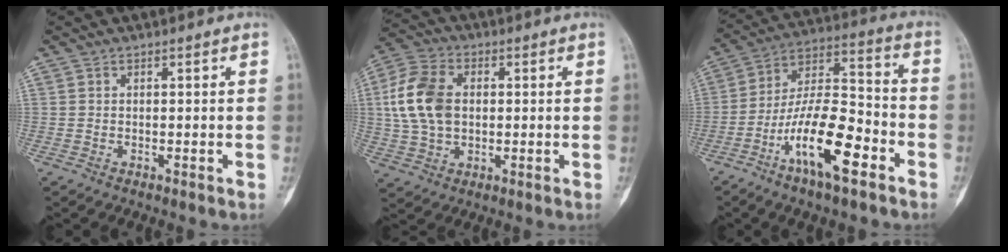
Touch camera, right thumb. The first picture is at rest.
{"total": 12.8, "force": [1.4, 8.6, 9.3], "torque": [-0.183, 0.010, 0.024]}
{"total": 16.7, "force": [-7.9, 5.5, 13.6], "torque": [-0.244, 0.061, -0.142]}